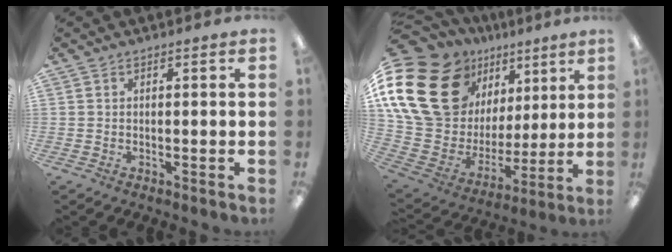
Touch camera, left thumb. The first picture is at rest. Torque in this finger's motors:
{"motor_torque": [2.48, 2.53, 1.46, -1.31, 0.25]}